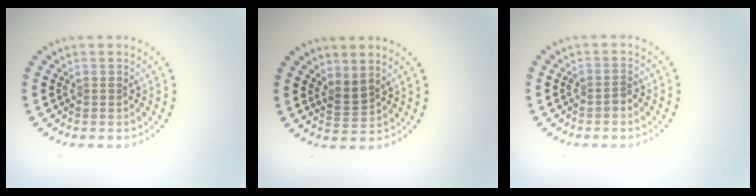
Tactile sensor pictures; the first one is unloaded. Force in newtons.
{"total": 1.7, "press": 1.3, "slide": 1.1}
{"total": 0.9, "press": 0.8, "slide": 0.5}